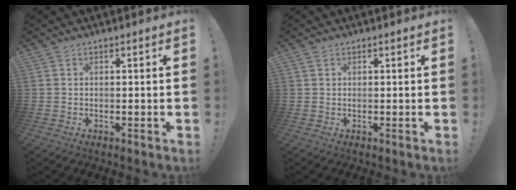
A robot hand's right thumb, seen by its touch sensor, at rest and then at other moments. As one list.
[{"total": 1.0, "force": [0.7, 0.6, 0.5], "torque": [-0.005, -0.001, 0.013]}]